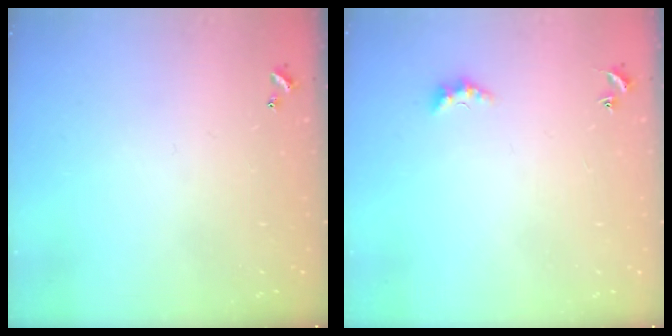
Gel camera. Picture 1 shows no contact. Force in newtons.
{"total": 2.2, "press": 2.1, "slide": 0.6}